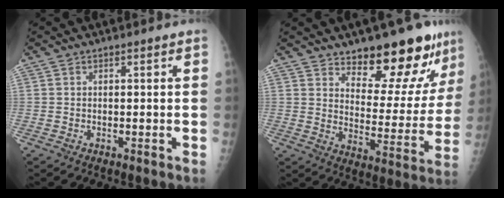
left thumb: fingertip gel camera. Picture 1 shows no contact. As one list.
[{"total": 16.8, "force": [13.1, 6.0, 8.7], "torque": [-0.066, -0.105, 0.186]}]